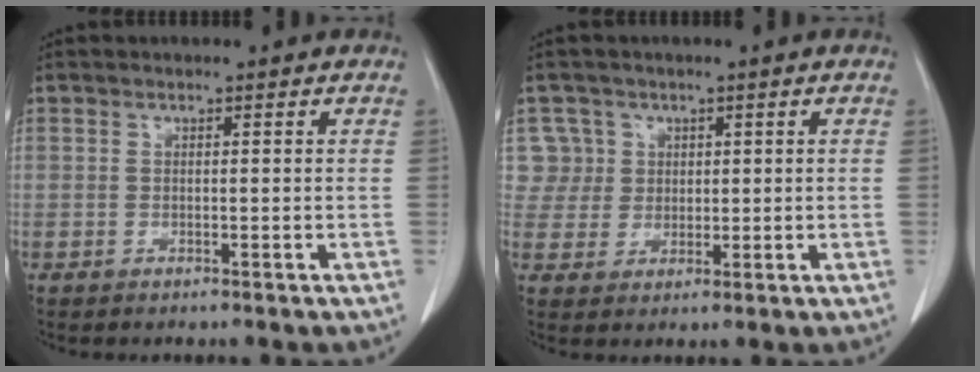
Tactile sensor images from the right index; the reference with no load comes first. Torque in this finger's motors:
{"motor_torque": [-0.40, 0.31, -0.20, -0.02]}